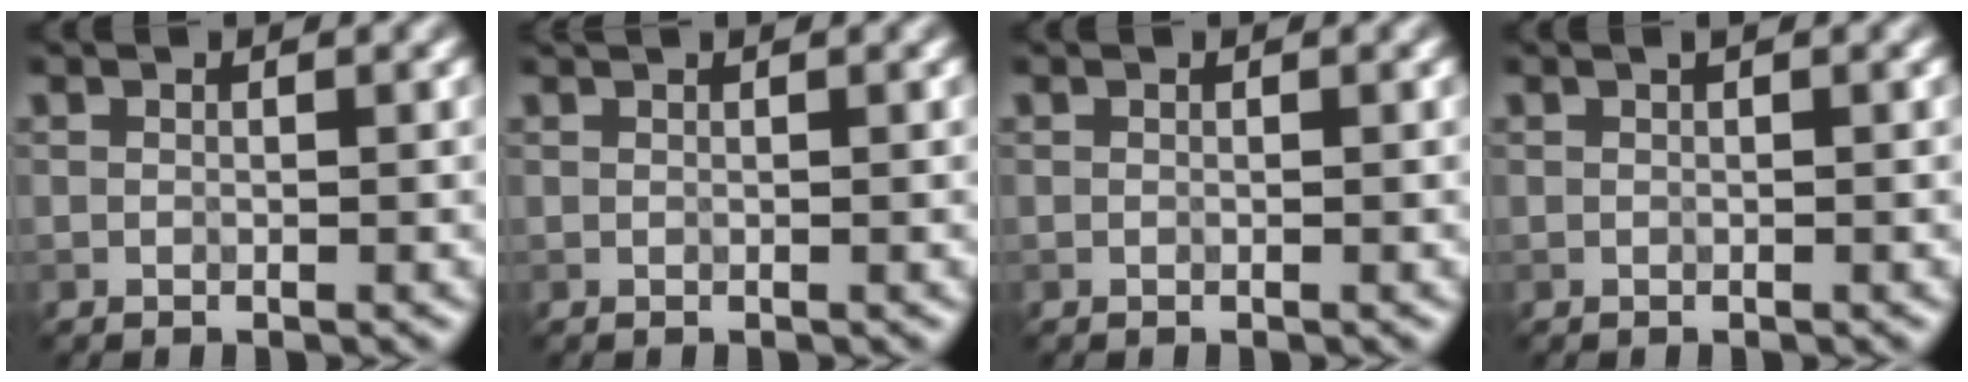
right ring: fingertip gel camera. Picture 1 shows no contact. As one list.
[{"total": 0.8, "force": [0.6, 0.2, 0.5], "torque": [-0.006, 0.000, 0.003]}, {"total": 0.0}, {"total": 0.6, "force": [0.2, 0.1, 0.5], "torque": [-0.008, 0.005, 0.003]}]